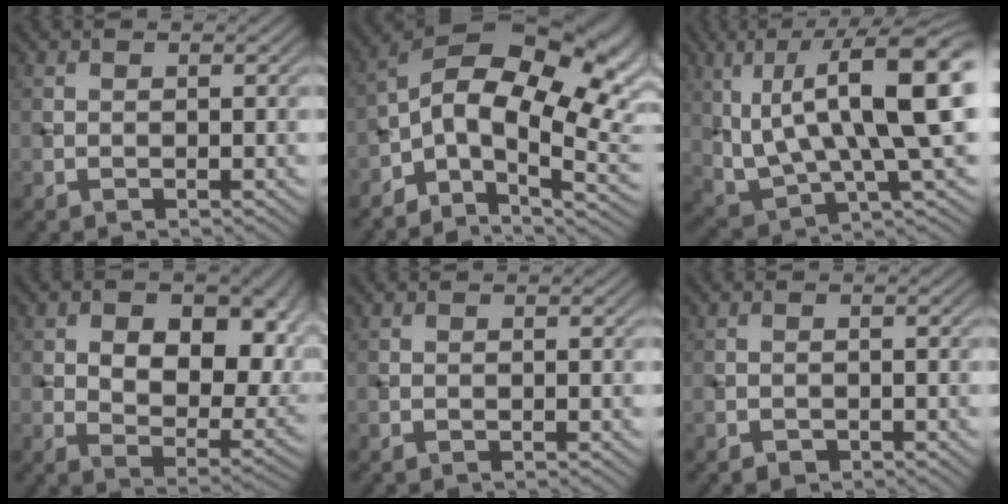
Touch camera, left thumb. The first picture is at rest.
{"total": 15.1, "force": [-1.6, 7.4, 13.1], "torque": [-0.228, 0.010, -0.037]}
{"total": 15.7, "force": [3.7, 5.3, 14.4], "torque": [-0.254, -0.001, 0.068]}
{"total": 13.4, "force": [3.3, 8.1, 10.1], "torque": [-0.147, -0.012, 0.061]}
{"total": 0.0}
{"total": 0.8, "force": [-0.5, 0.5, 0.2], "torque": [0.000, -0.002, -0.010]}